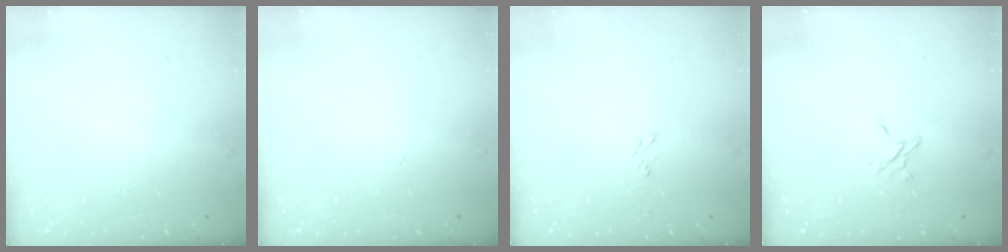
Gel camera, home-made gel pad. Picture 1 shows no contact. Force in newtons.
{"total": 0.0}
{"total": 2.4, "press": 2.4, "slide": 0.2}
{"total": 4.8, "press": 4.8, "slide": 0.4}